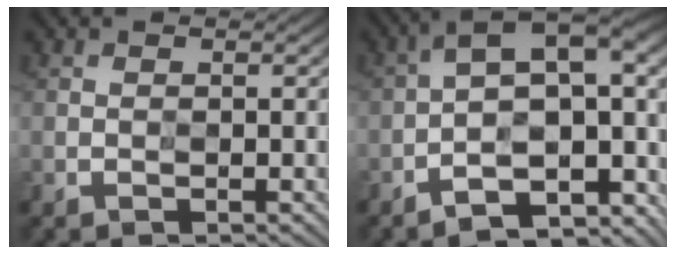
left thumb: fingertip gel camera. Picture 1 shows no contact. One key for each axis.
{"total": 12.9, "fx": -5.2, "fy": 4.8, "fz": 10.7, "tx": -0.155, "ty": 0.013, "tz": -0.069}